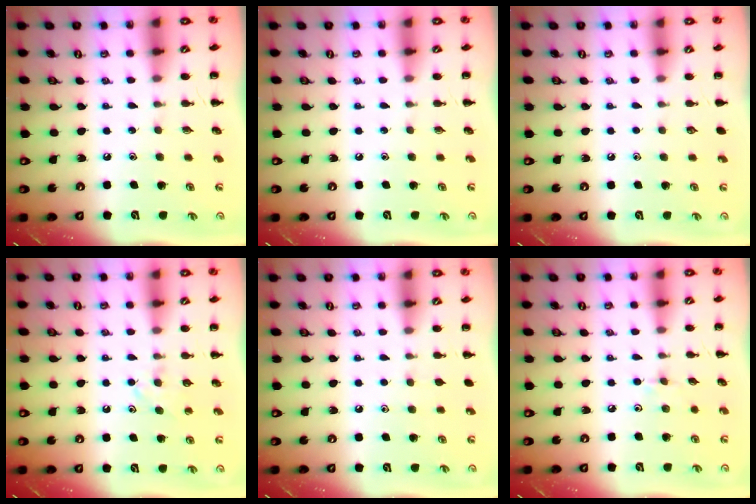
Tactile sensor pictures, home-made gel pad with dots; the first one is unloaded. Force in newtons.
{"total": 0.0}
{"total": 0.0}
{"total": 4.4, "press": 4.2, "slide": 1.2}
{"total": 1.5, "press": 1.3, "slide": 0.7}
{"total": 5.2, "press": 4.8, "slide": 1.8}